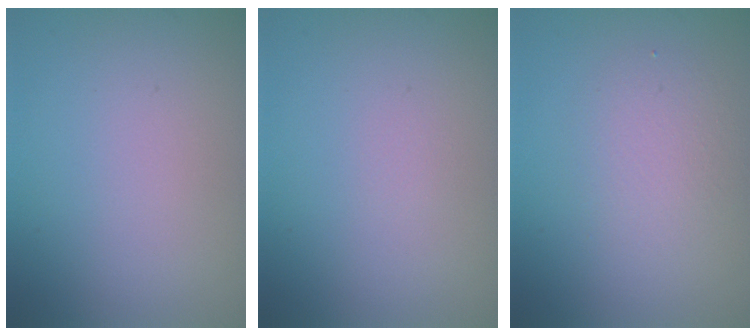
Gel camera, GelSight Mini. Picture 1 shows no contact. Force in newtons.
{"total": 0.0}
{"total": 2.5, "press": 2.5, "slide": 0.1}